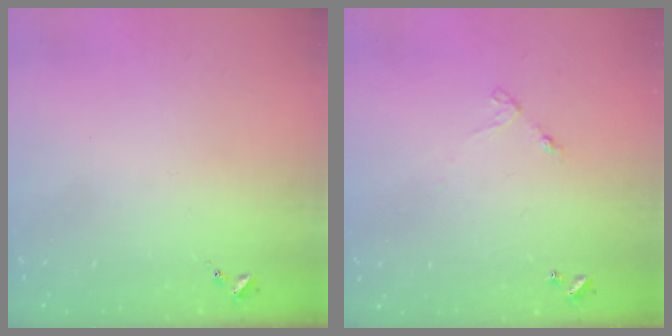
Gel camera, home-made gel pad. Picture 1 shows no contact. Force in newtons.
{"total": 4.9, "press": 4.8, "slide": 0.3}